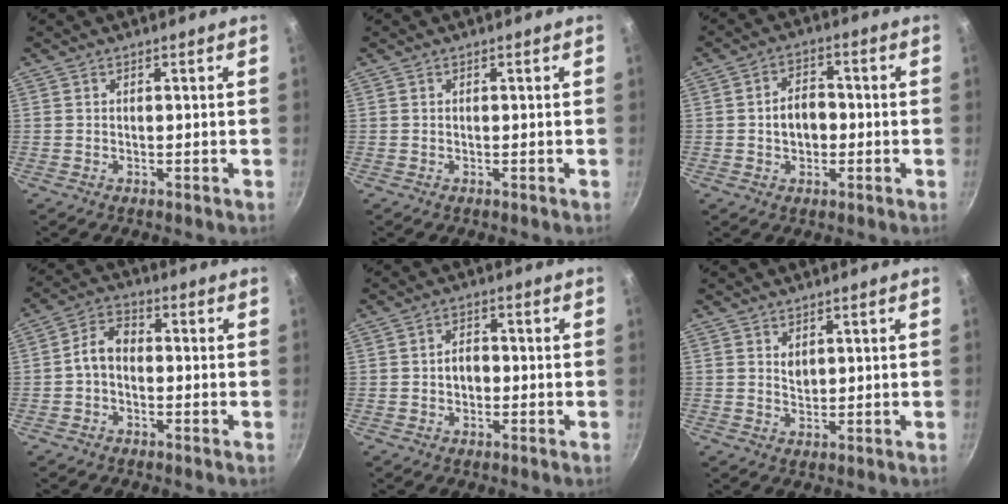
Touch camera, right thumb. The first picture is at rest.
{"total": 0.0}
{"total": 6.2, "force": [-0.6, 4.5, 4.2], "torque": [-0.045, 0.016, -0.012]}
{"total": 5.5, "force": [-0.9, 3.7, 3.9], "torque": [-0.064, 0.027, -0.029]}
{"total": 3.6, "force": [-0.4, 2.6, 2.4], "torque": [-0.021, 0.013, -0.007]}
{"total": 2.0, "force": [0.9, 1.3, 1.2], "torque": [-0.015, -0.006, 0.019]}